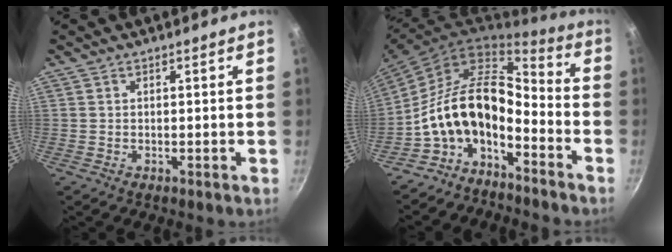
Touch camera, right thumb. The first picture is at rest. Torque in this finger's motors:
{"motor_torque": [0.48, 0.90, 1.38, -1.38, 0.30]}